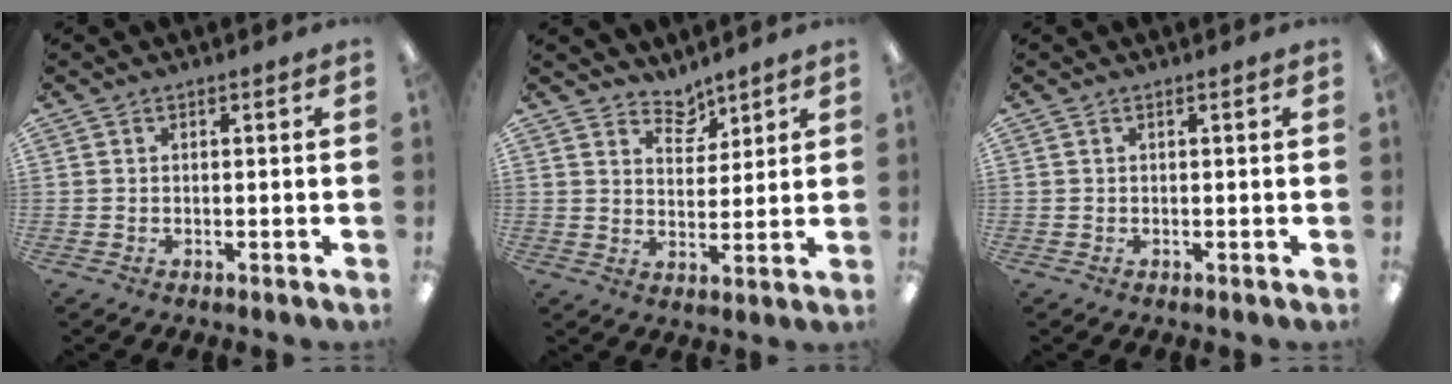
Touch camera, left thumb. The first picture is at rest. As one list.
[{"total": 5.6, "force": [4.9, 2.5, 0.7], "torque": [-0.007, -0.034, 0.089]}, {"total": 0.0}]